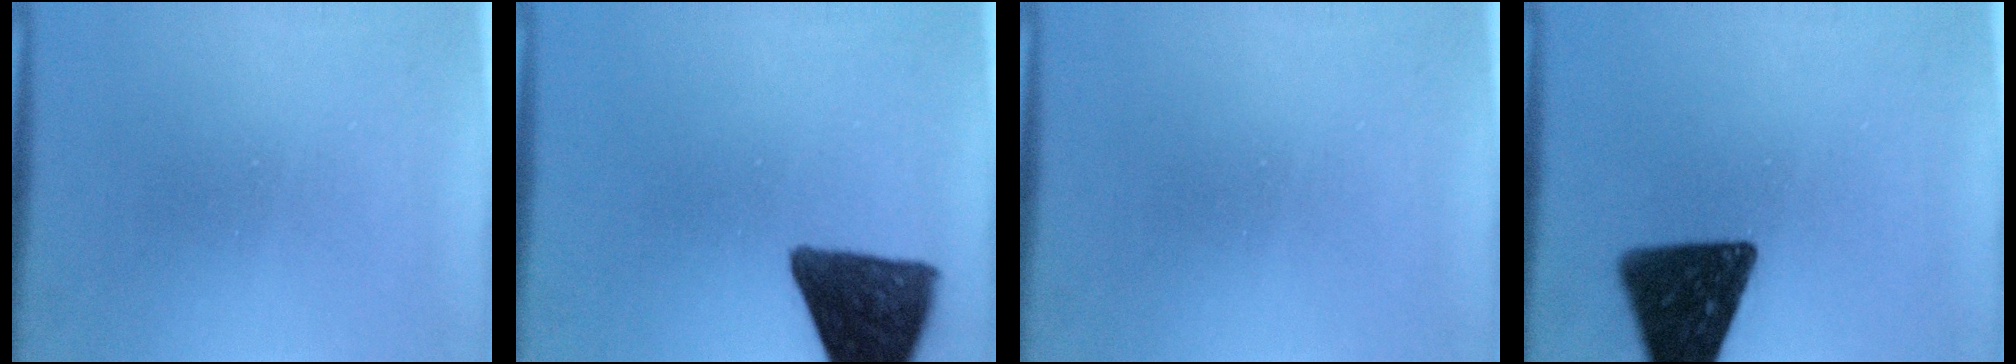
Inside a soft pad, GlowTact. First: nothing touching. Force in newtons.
{"total": 12.3}
{"total": 0.0}
{"total": 14.2}